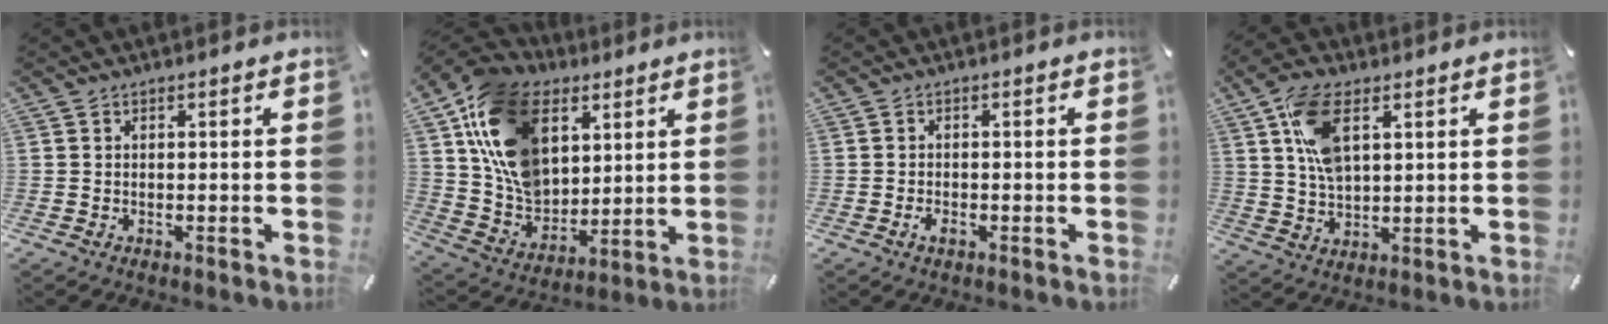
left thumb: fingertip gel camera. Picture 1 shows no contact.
{"total": 19.7, "force": [7.6, 14.7, 10.8], "torque": [-0.224, -0.025, 0.147]}
{"total": 1.9, "force": [-1.0, 0.9, 1.4], "torque": [-0.024, 0.004, -0.019]}
{"total": 10.8, "force": [4.0, 5.8, 8.2], "torque": [-0.173, -0.002, 0.072]}